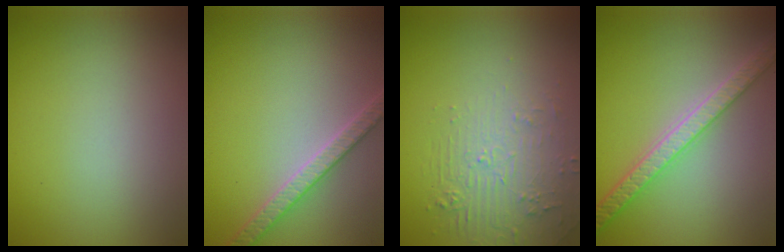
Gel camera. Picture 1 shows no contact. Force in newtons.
{"total": 2.8, "press": 2.8, "slide": 0.6}
{"total": 2.2, "press": 1.3, "slide": 1.8}
{"total": 4.1, "press": 3.8, "slide": 1.4}